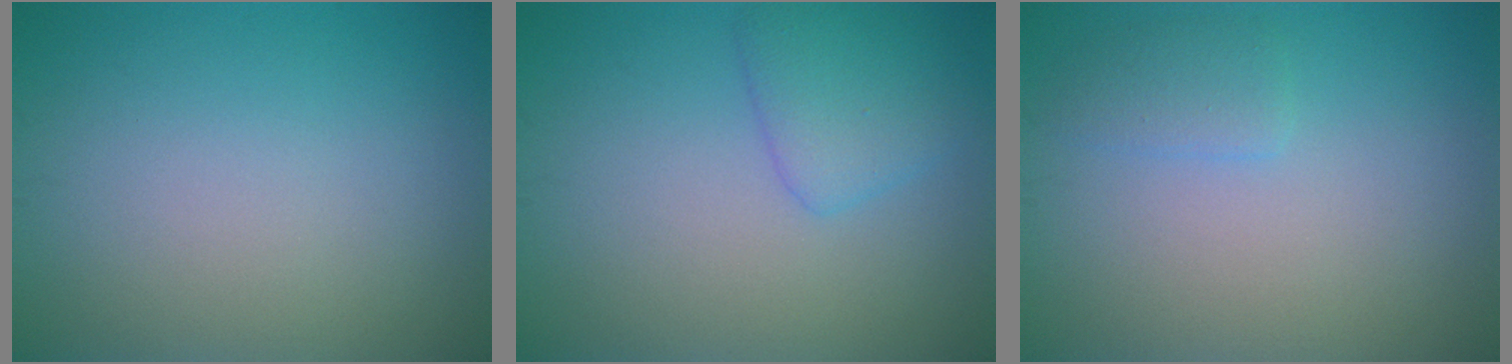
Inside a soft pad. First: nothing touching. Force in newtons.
{"total": 2.7, "press": 2.7, "slide": 0.2}
{"total": 1.5, "press": 1.5, "slide": 0.1}